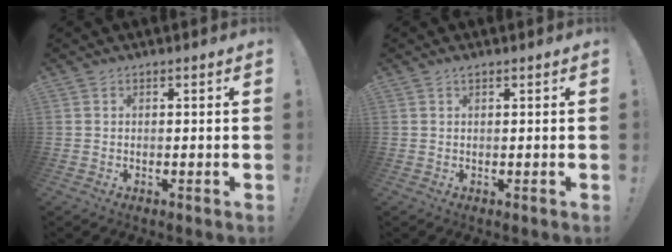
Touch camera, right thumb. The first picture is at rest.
{"total": 0.8, "force": [0.6, 0.0, 0.5], "torque": [-0.004, -0.002, 0.010]}